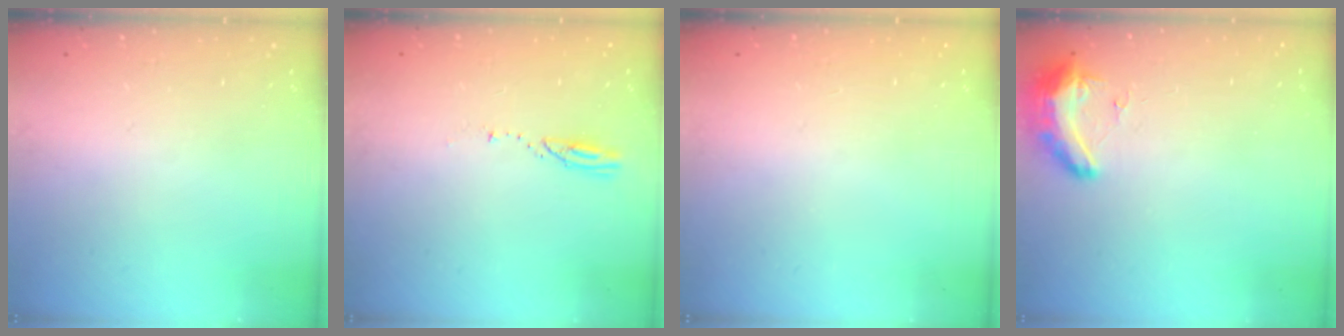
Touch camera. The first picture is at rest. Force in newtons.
{"total": 3.3, "press": 3.3, "slide": 0.3}
{"total": 0.0}
{"total": 14.6, "press": 10.5, "slide": 10.2}